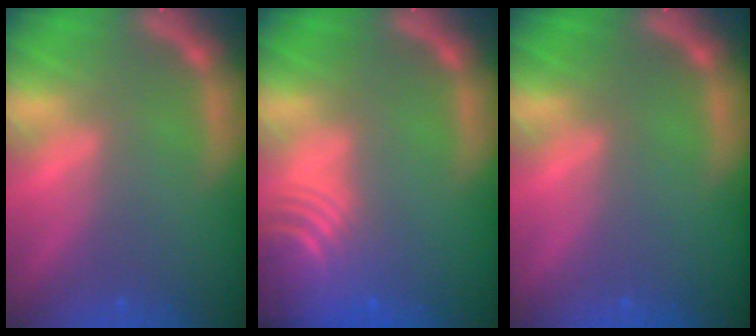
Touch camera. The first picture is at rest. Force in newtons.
{"total": 9.1}
{"total": 0.0}